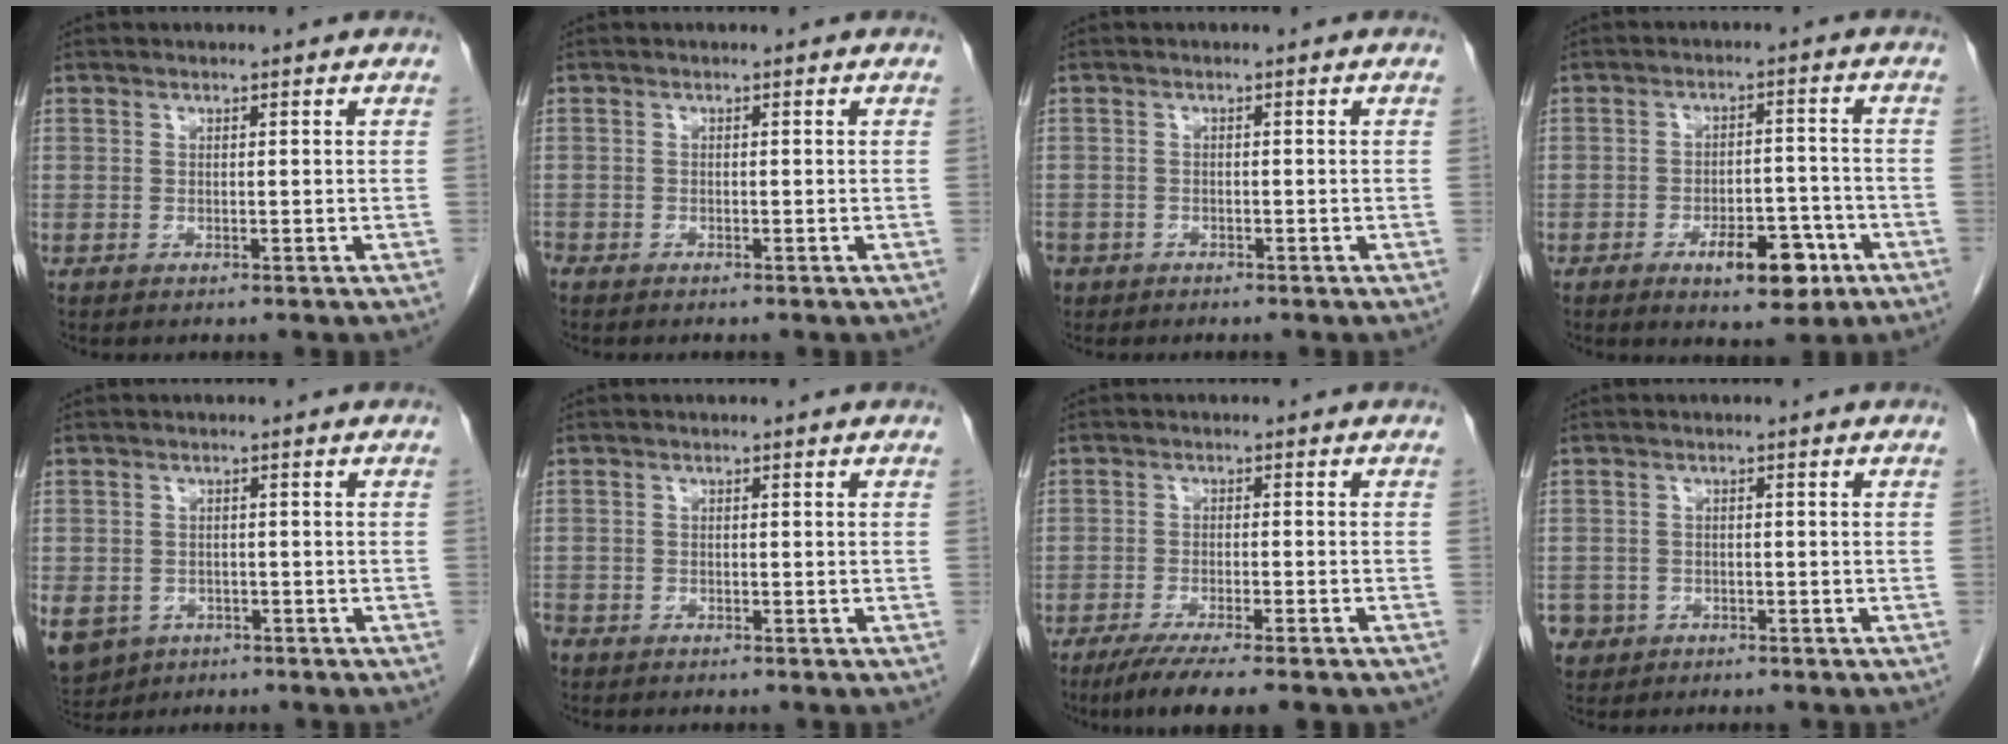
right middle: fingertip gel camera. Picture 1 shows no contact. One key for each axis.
{"total": 1.1, "fx": -1.0, "fy": 0.5, "fz": 0.2, "tx": -0.012, "ty": -0.001, "tz": -0.020}
{"total": 3.8, "fx": -2.6, "fy": 2.6, "fz": 0.8, "tx": -0.023, "ty": 0.000, "tz": -0.048}
{"total": 7.9, "fx": -4.1, "fy": 3.2, "fz": 5.9, "tx": -0.083, "ty": 0.005, "tz": -0.055}
{"total": 10.8, "fx": -5.4, "fy": 8.5, "fz": 3.9, "tx": -0.118, "ty": -0.005, "tz": -0.074}
{"total": 2.9, "fx": -2.3, "fy": 1.7, "fz": 0.7, "tx": -0.024, "ty": -0.002, "tz": -0.046}
{"total": 9.2, "fx": -7.1, "fy": 0.6, "fz": 5.8, "tx": -0.079, "ty": -0.019, "tz": -0.107}
{"total": 4.0, "fx": -2.2, "fy": 3.3, "fz": 0.2, "tx": -0.007, "ty": 0.008, "tz": -0.039}